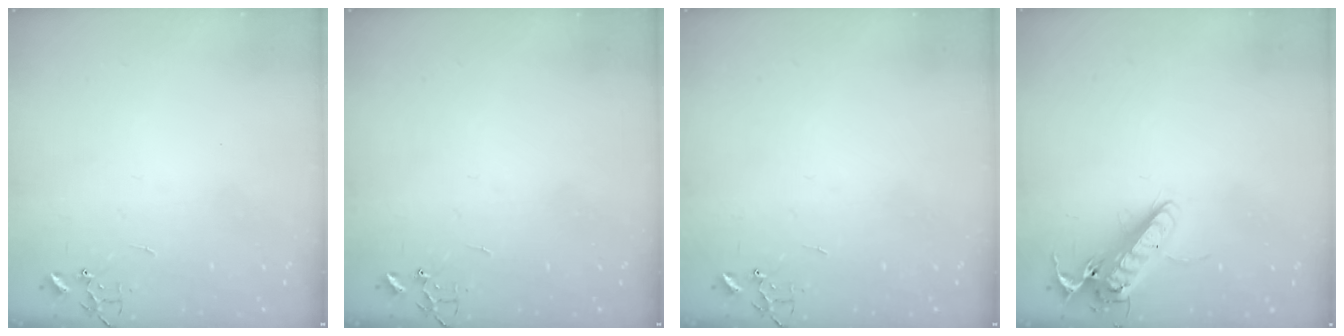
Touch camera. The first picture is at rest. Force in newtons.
{"total": 0.0}
{"total": 0.0}
{"total": 13.8, "press": 13.7, "slide": 2.0}